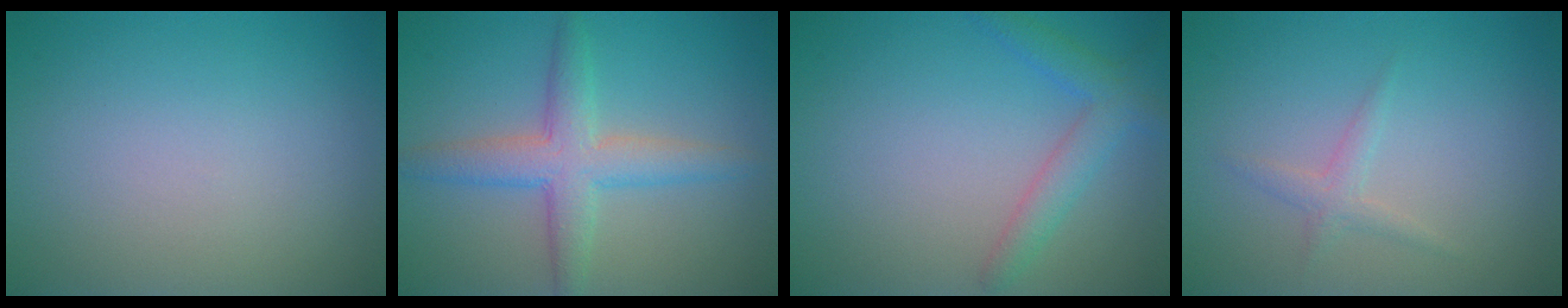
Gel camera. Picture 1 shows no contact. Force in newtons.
{"total": 4.4, "press": 4.4, "slide": 0.1}
{"total": 2.7, "press": 2.7, "slide": 0.2}
{"total": 1.4, "press": 1.4, "slide": 0.0}